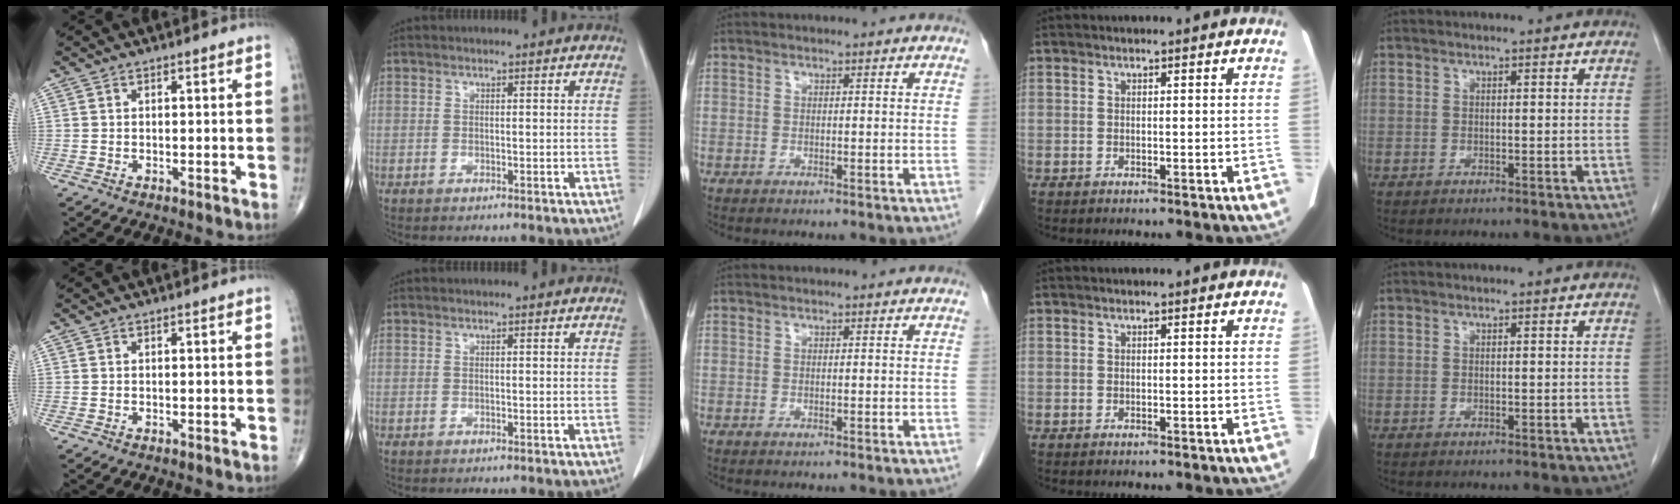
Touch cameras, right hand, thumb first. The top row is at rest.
{}